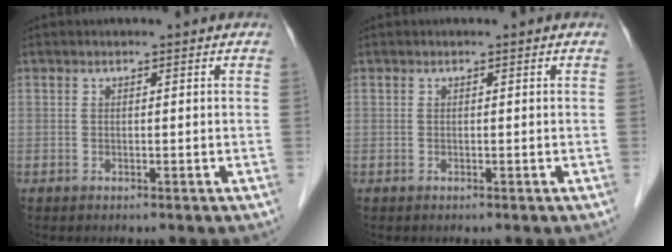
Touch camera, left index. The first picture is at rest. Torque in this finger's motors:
{"motor_torque": [-0.02, 0.02, 0.00, 0.00]}